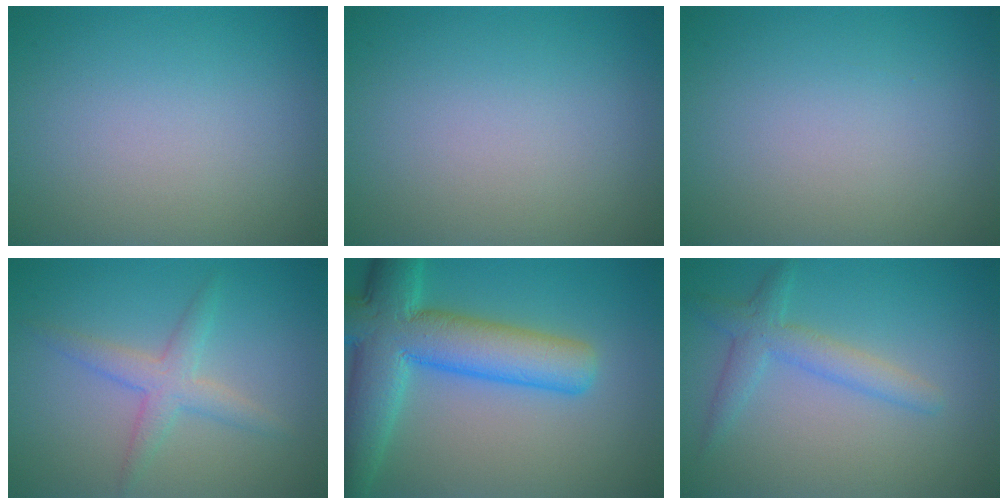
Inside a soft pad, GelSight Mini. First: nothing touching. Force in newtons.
{"total": 0.0}
{"total": 0.0}
{"total": 2.7, "press": 2.7, "slide": 0.1}
{"total": 9.9, "press": 9.9, "slide": 0.4}
{"total": 2.7, "press": 2.7, "slide": 0.1}